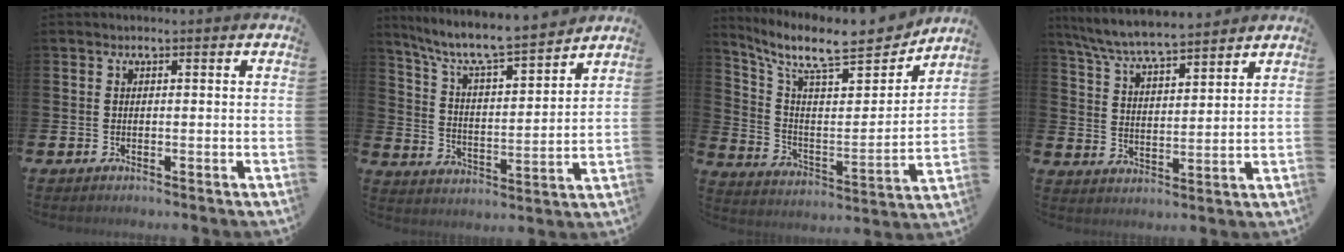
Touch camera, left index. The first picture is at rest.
{"total": 8.6, "force": [7.9, 0.9, 3.4], "torque": [-0.102, -0.056, 0.133]}
{"total": 11.4, "force": [9.7, 2.5, 5.4], "torque": [-0.123, -0.077, 0.159]}
{"total": 6.8, "force": [6.6, 0.3, 1.8], "torque": [-0.065, -0.038, 0.117]}